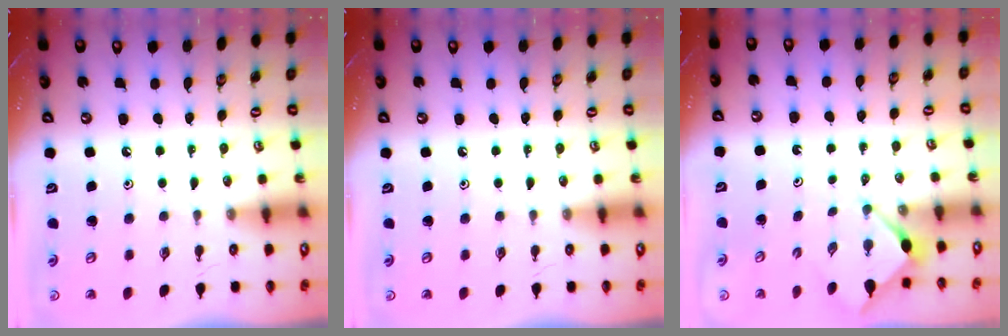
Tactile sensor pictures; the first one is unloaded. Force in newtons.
{"total": 0.0}
{"total": 2.9, "press": 2.9, "slide": 0.3}